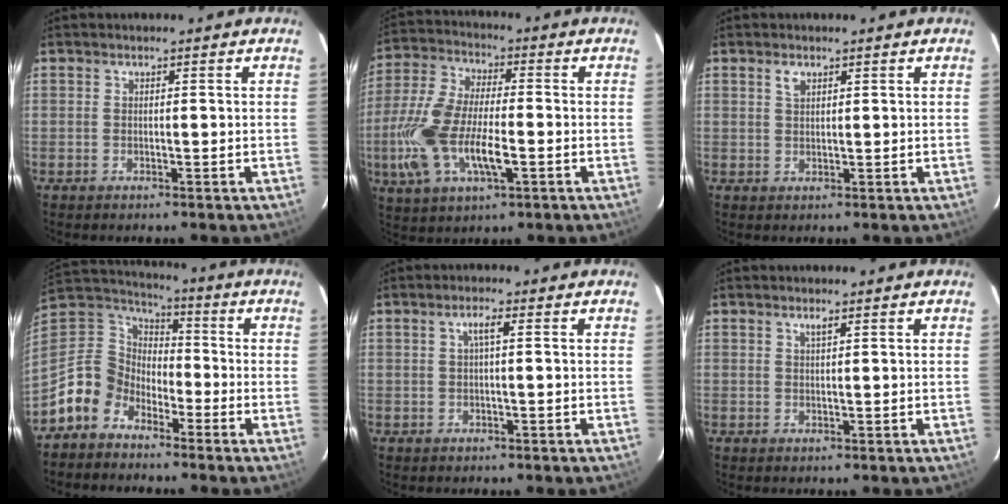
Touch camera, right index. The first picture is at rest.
{"total": 15.3, "force": [-3.9, 5.9, 13.6], "torque": [-0.302, -0.007, -0.077]}
{"total": 1.7, "force": [1.0, 0.9, 1.0], "torque": [-0.019, 0.004, 0.019]}
{"total": 10.4, "force": [-6.9, 7.2, 2.9], "torque": [-0.074, 0.034, -0.147]}
{"total": 2.0, "force": [0.3, 0.0, 2.0], "torque": [-0.037, 0.006, 0.004]}
{"total": 0.9, "force": [0.6, 0.0, 0.7], "torque": [-0.012, 0.002, 0.011]}